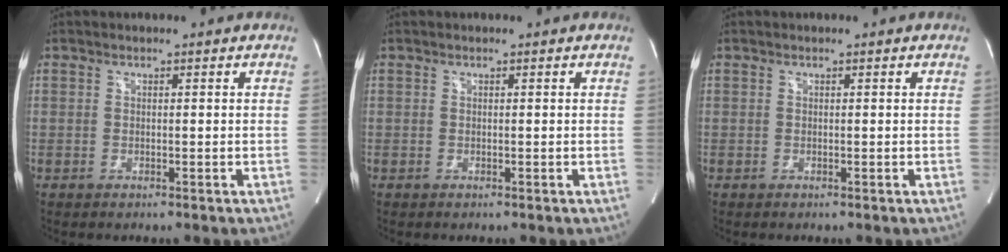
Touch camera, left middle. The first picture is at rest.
{"total": 0.0}
{"total": 0.0}